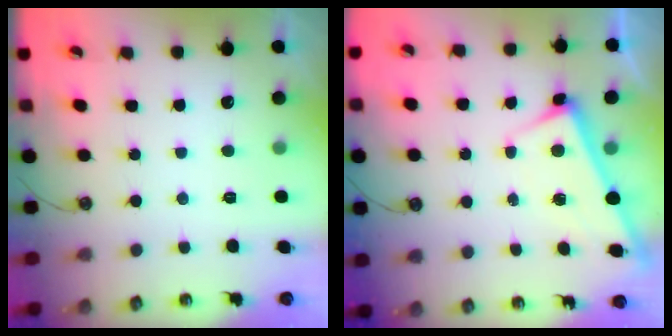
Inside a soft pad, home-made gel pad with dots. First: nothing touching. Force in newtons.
{"total": 2.4, "press": 2.4, "slide": 0.1}